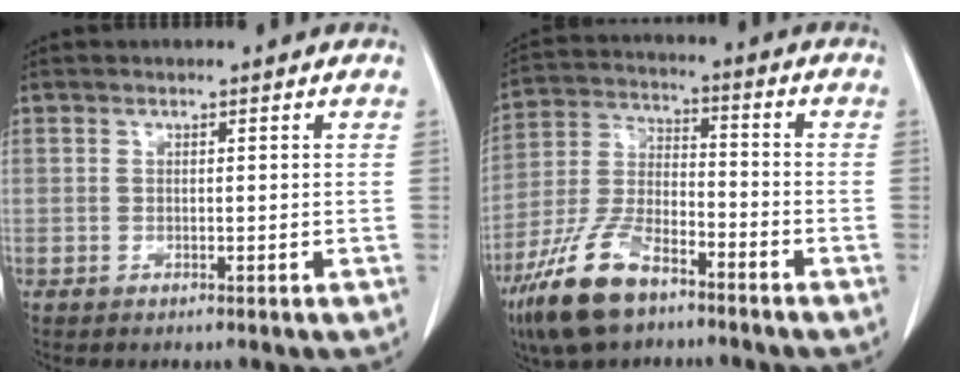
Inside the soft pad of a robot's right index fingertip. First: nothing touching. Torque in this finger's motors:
{"motor_torque": [-0.24, -0.04, 0.03, -0.06]}